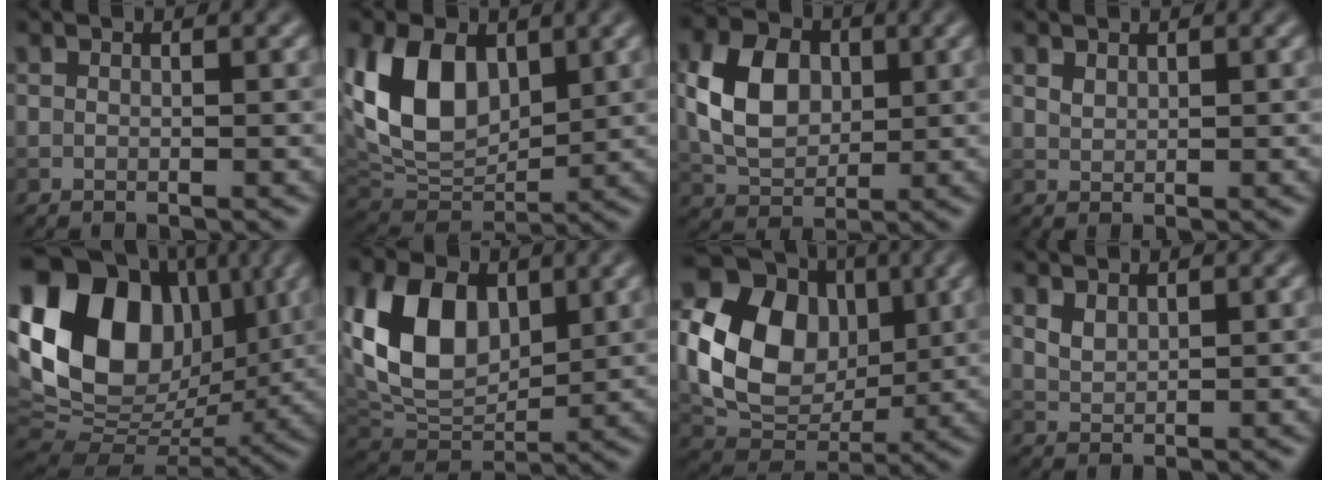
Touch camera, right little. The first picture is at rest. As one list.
[{"total": 9.6, "force": [2.6, 6.4, 6.8], "torque": [-0.149, -0.010, 0.048]}, {"total": 6.7, "force": [0.9, 4.9, 4.5], "torque": [-0.092, 0.007, 0.017]}, {"total": 0.9, "force": [0.7, 0.5, 0.3], "torque": [-0.012, 0.001, 0.018]}, {"total": 17.4, "force": [3.8, 12.4, 11.6], "torque": [-0.244, 0.022, 0.062]}, {"total": 9.6, "force": [2.4, 6.5, 6.6], "torque": [-0.147, -0.007, 0.045]}, {"total": 11.3, "force": [1.3, 8.7, 7.0], "torque": [-0.142, -0.001, 0.021]}, {"total": 1.4, "force": [1.0, 0.7, 0.7], "torque": [-0.020, 0.000, 0.026]}]